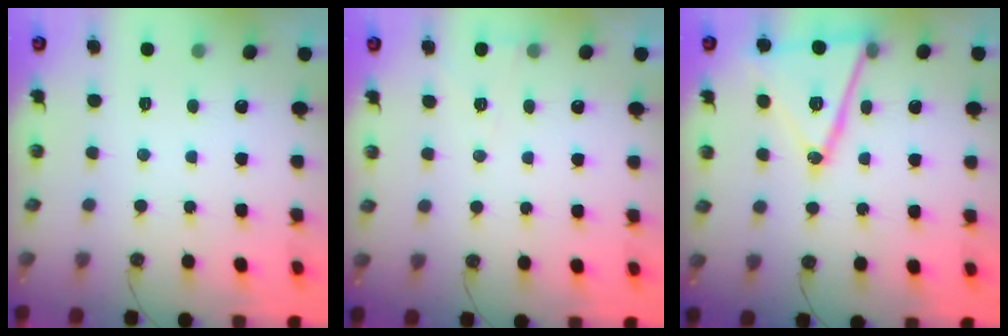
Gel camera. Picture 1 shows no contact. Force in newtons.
{"total": 2.5, "press": 2.4, "slide": 0.7}
{"total": 18.6, "press": 18.2, "slide": 3.5}